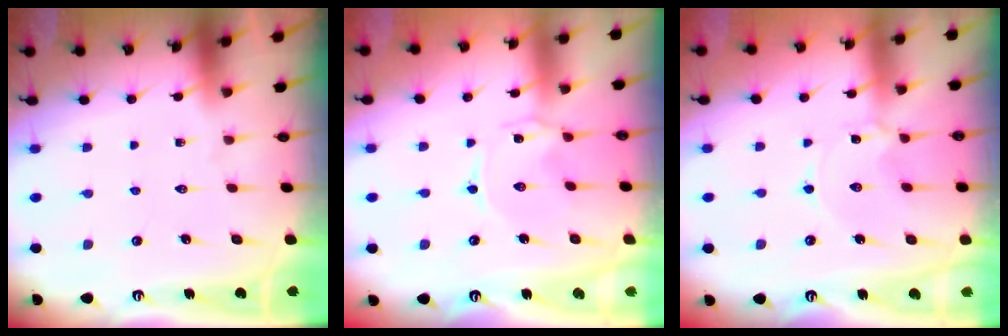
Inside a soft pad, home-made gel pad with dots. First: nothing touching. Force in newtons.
{"total": 0.6, "press": 0.6, "slide": 0.2}
{"total": 0.9, "press": 0.9, "slide": 0.2}